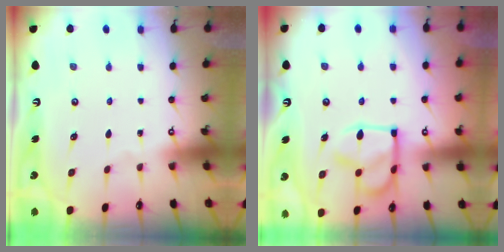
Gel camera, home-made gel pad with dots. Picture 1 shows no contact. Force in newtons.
{"total": 14.2, "press": 14.2, "slide": 1.3}